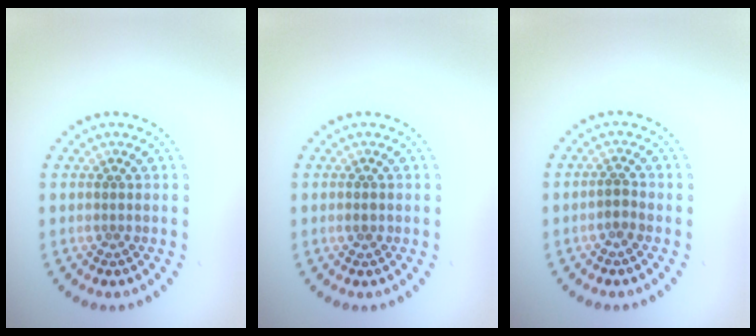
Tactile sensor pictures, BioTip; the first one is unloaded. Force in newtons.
{"total": 1.0, "press": 1.0, "slide": 0.1}
{"total": 0.8, "press": 0.4, "slide": 0.6}